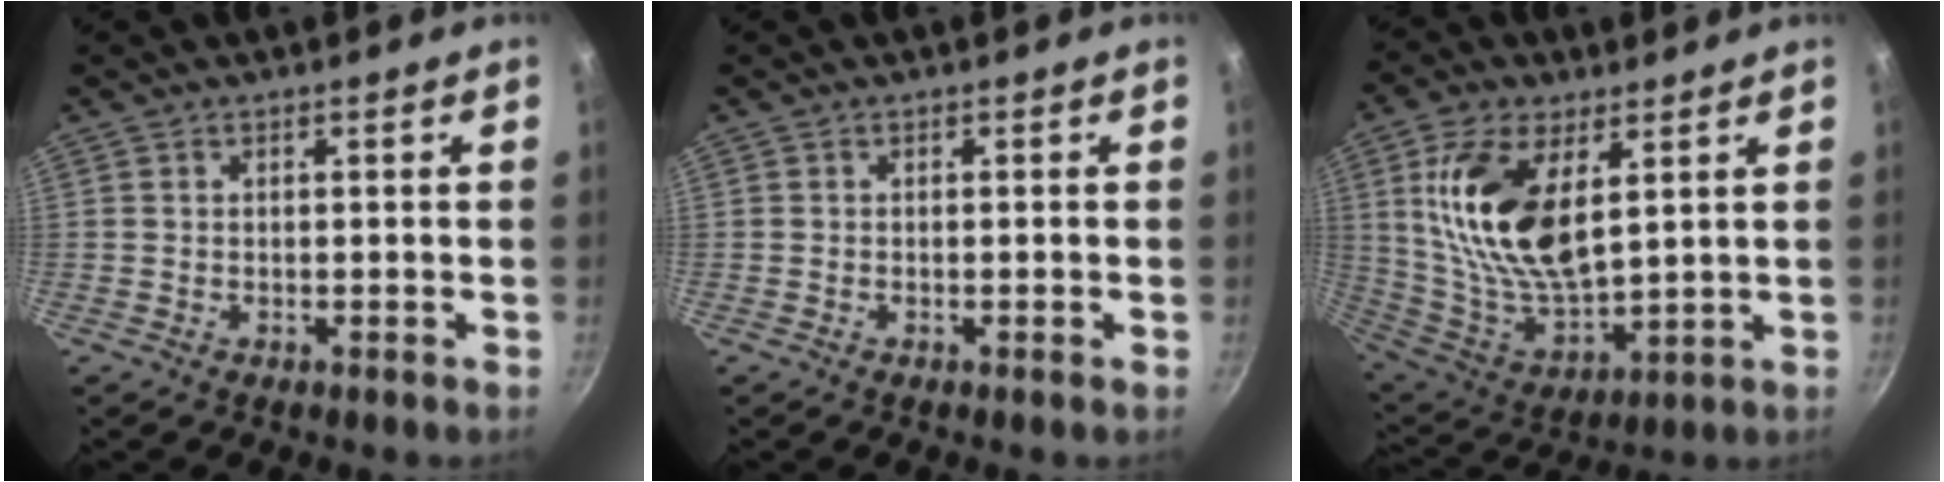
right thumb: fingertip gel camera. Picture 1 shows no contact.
{"total": 0.5, "force": [-0.2, 0.0, 0.5], "torque": [-0.012, 0.002, -0.005]}
{"total": 18.7, "force": [5.6, 9.4, 15.2], "torque": [-0.283, -0.033, 0.120]}